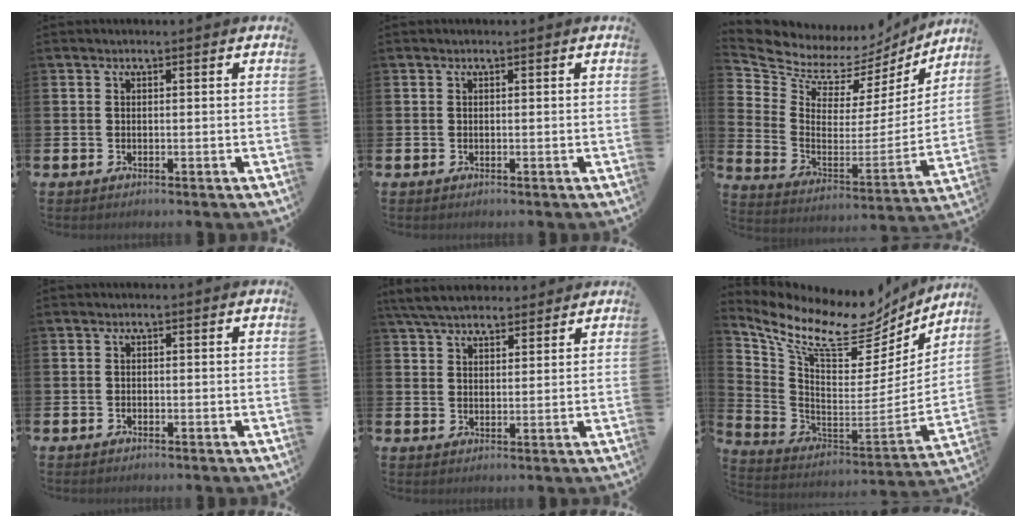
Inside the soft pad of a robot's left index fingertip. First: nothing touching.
{"total": 0.0}
{"total": 7.1, "force": [6.1, 3.5, 1.1], "torque": [-0.066, -0.057, 0.103]}
{"total": 0.5, "force": [-0.4, 0.3, 0.1], "torque": [-0.005, 0.004, -0.009]}
{"total": 5.5, "force": [5.2, 1.4, 1.2], "torque": [-0.047, -0.012, 0.097]}
{"total": 10.9, "force": [7.9, 5.1, 5.5], "torque": [-0.127, -0.066, 0.129]}